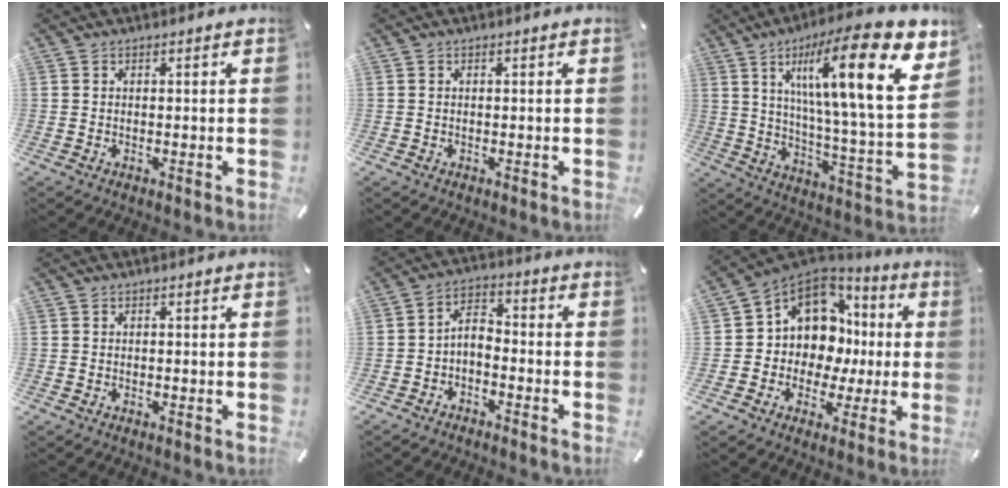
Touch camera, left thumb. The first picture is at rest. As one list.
[{"total": 0.0}, {"total": 23.2, "force": [11.6, 5.2, 19.4], "torque": [-0.296, -0.073, 0.172]}, {"total": 0.0}, {"total": 4.3, "force": [-2.5, 2.5, 2.5], "torque": [-0.057, 0.008, -0.055]}, {"total": 11.7, "force": [2.5, 10.5, 4.7], "torque": [-0.101, -0.034, 0.056]}]